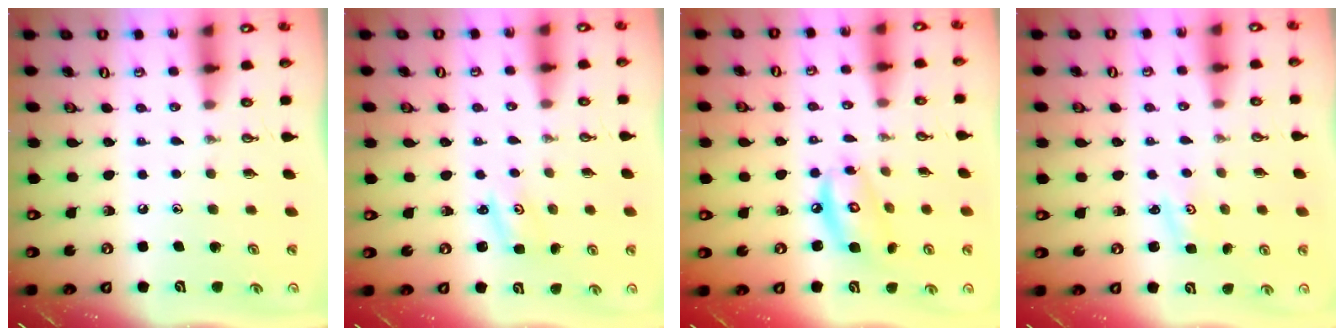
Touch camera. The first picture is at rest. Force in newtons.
{"total": 1.6, "press": 1.6, "slide": 0.2}
{"total": 9.4, "press": 9.4, "slide": 0.8}
{"total": 1.2, "press": 1.2, "slide": 0.2}